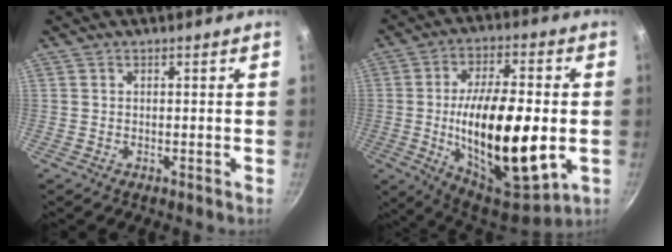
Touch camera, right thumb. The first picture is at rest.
{"total": 23.9, "force": [-2.6, 9.9, 21.6], "torque": [-0.352, 0.000, -0.033]}